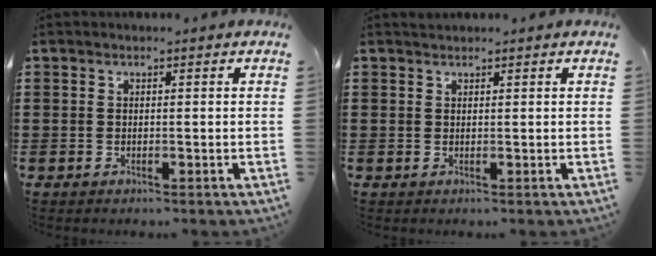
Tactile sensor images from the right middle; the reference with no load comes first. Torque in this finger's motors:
{"motor_torque": [-0.08, -0.06, 0.00, -0.01]}